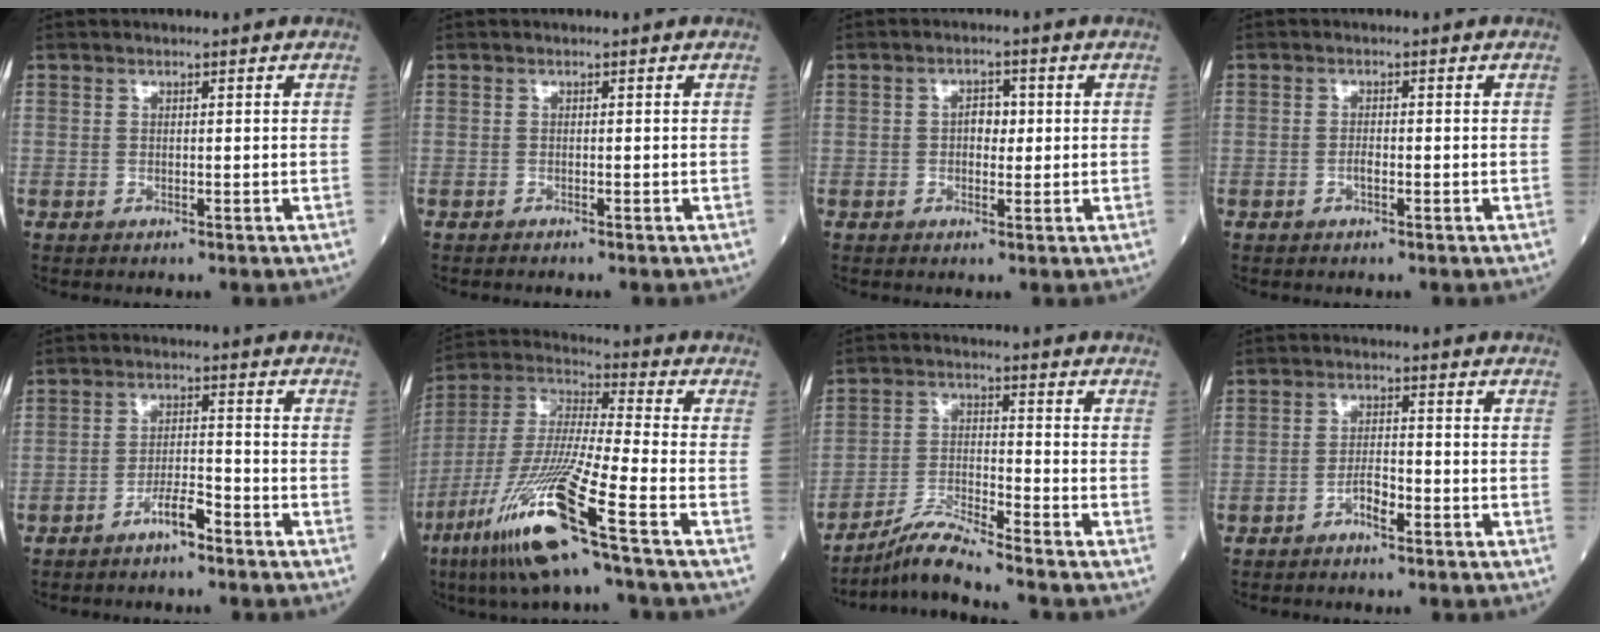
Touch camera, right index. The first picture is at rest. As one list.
[{"total": 0.6, "force": [-0.6, -0.1, 0.2], "torque": [-0.005, -0.002, -0.011]}, {"total": 2.7, "force": [0.0, 1.8, 2.1], "torque": [-0.030, 0.010, -0.001]}, {"total": 1.1, "force": [-0.5, 0.4, 0.9], "torque": [-0.021, 0.000, -0.010]}, {"total": 4.1, "force": [-3.1, 0.6, 2.7], "torque": [-0.050, 0.005, -0.057]}, {"total": 17.0, "force": [-9.3, -0.5, 14.3], "torque": [-0.307, -0.041, -0.182]}, {"total": 6.8, "force": [-6.2, -1.4, 2.4], "torque": [-0.056, -0.020, -0.118]}, {"total": 3.0, "force": [-1.9, 0.8, 2.2], "torque": [-0.038, 0.005, -0.036]}]